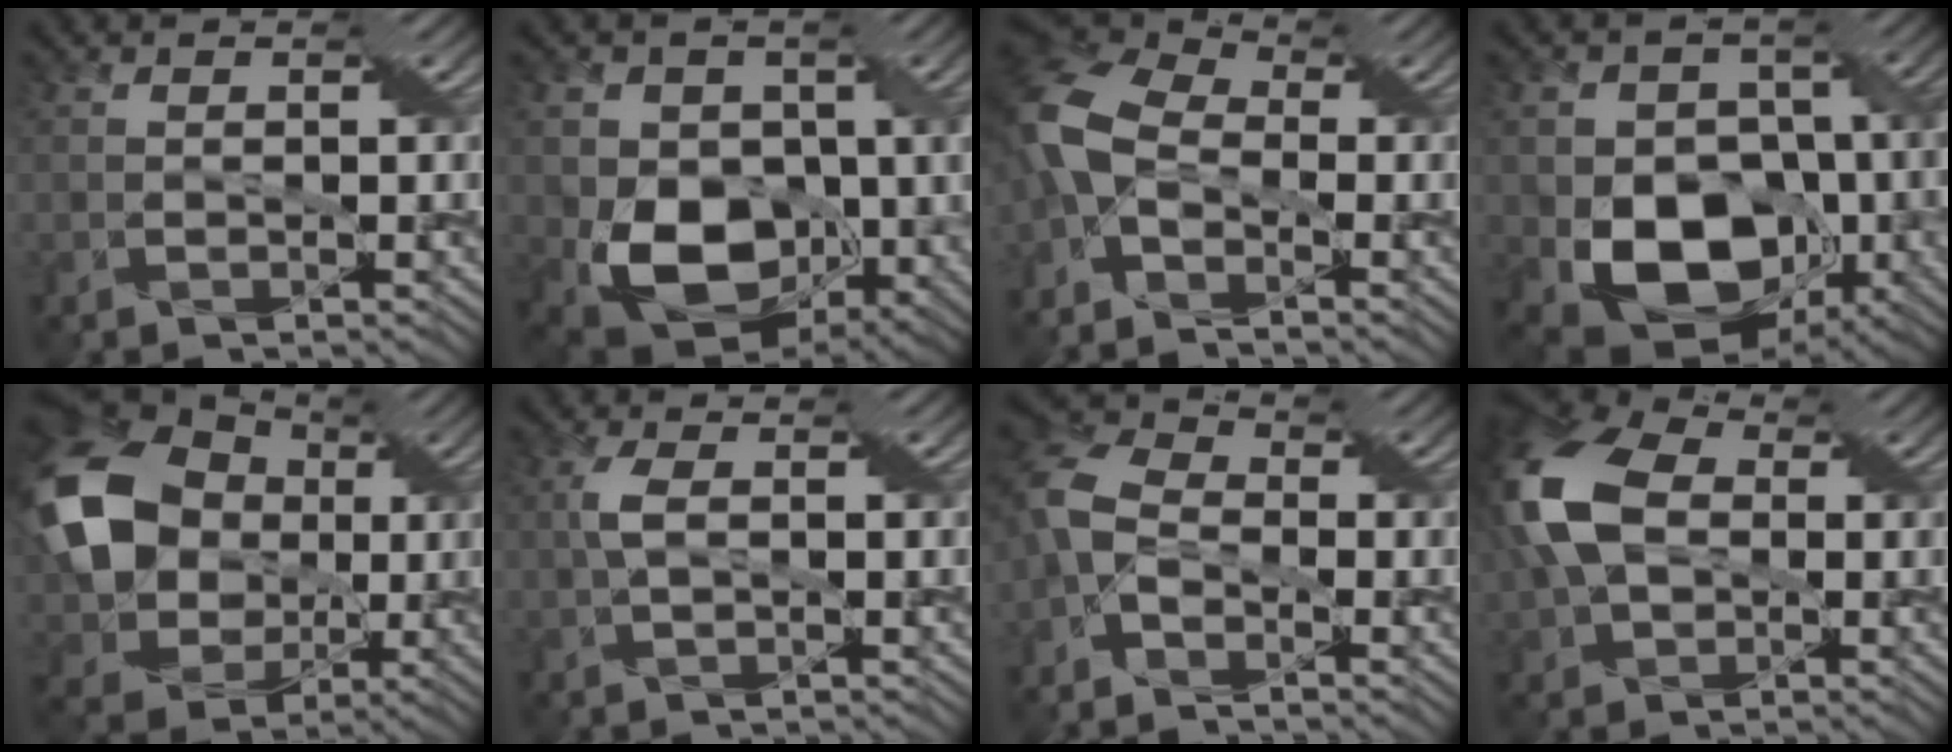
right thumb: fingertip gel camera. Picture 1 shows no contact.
{"total": 11.8, "force": [-1.9, 8.8, 7.6], "torque": [-0.141, -0.031, -0.035]}
{"total": 9.0, "force": [-3.3, 5.3, 6.4], "torque": [-0.174, -0.008, -0.077]}
{"total": 13.3, "force": [-3.9, 9.7, 8.2], "torque": [-0.142, -0.034, -0.066]}
{"total": 16.4, "force": [1.9, 13.2, 9.5], "torque": [-0.234, -0.008, 0.033]}
{"total": 3.3, "force": [0.1, 1.3, 3.0], "torque": [-0.071, 0.005, 0.000]}
{"total": 6.5, "force": [-3.0, 4.2, 4.0], "torque": [-0.109, -0.006, -0.074]}
{"total": 13.4, "force": [0.4, 8.8, 10.2], "torque": [-0.266, 0.008, -0.007]}